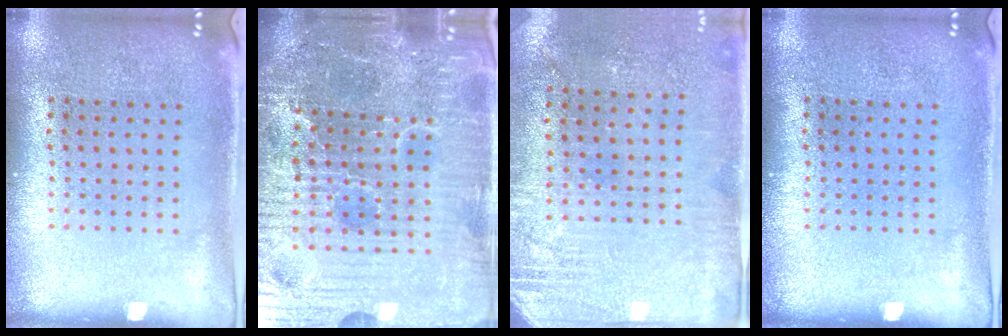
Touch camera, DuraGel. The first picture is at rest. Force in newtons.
{"total": 7.3, "press": 6.5, "slide": 3.2}
{"total": 2.8, "press": 2.5, "slide": 1.2}
{"total": 0.0}